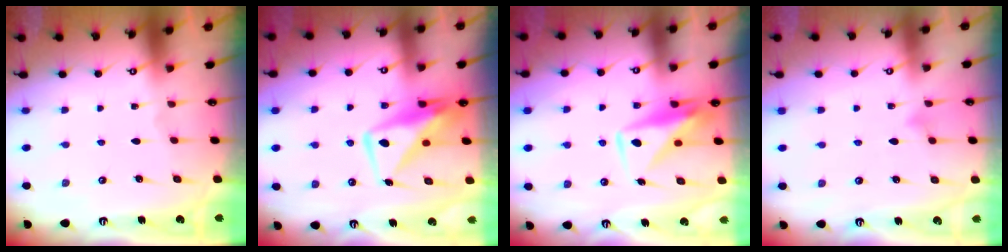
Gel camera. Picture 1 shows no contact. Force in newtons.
{"total": 10.9, "press": 10.9, "slide": 1.0}
{"total": 9.3, "press": 9.3, "slide": 0.6}
{"total": 4.7, "press": 4.7, "slide": 0.5}